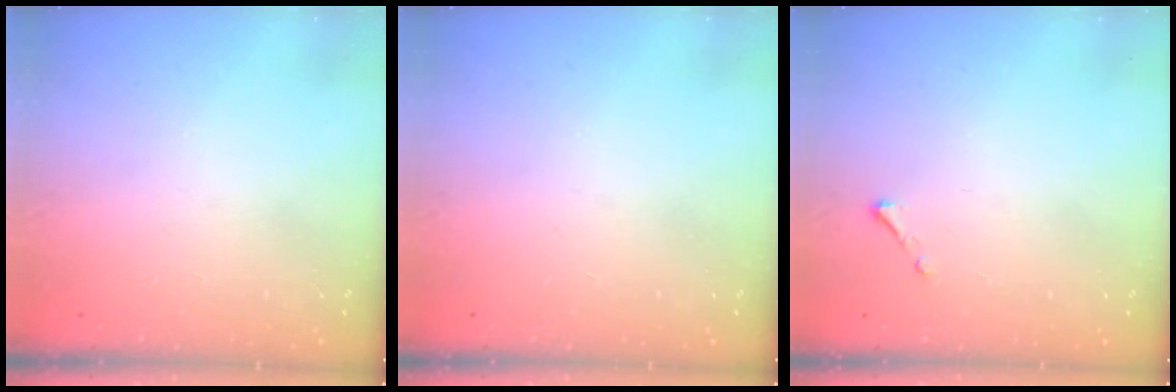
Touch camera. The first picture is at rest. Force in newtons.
{"total": 0.0}
{"total": 2.5, "press": 2.5, "slide": 0.3}